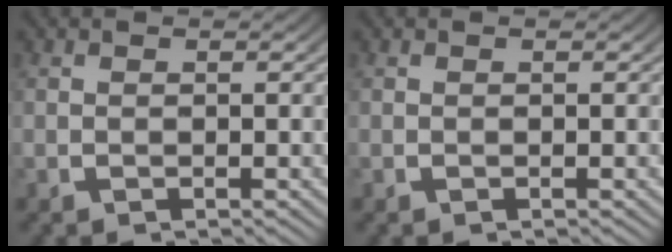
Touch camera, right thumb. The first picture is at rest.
{"total": 0.0}